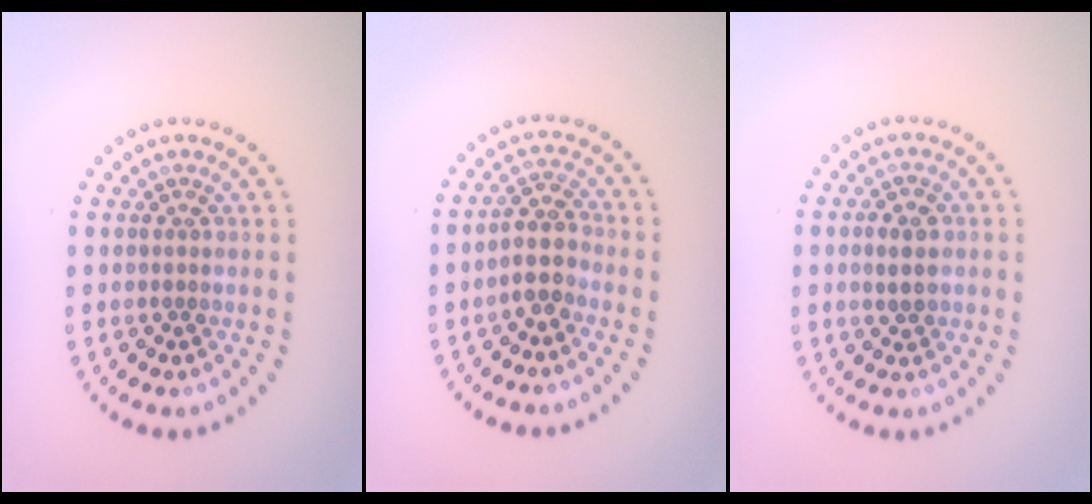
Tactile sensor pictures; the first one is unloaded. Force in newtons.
{"total": 2.7, "press": 2.3, "slide": 1.5}
{"total": 2.3, "press": 2.3, "slide": 0.2}